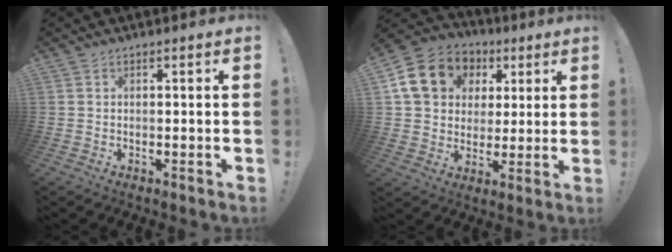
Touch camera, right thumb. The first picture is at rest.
{"total": 16.3, "force": [5.7, 13.2, 7.6], "torque": [-0.116, -0.008, 0.125]}